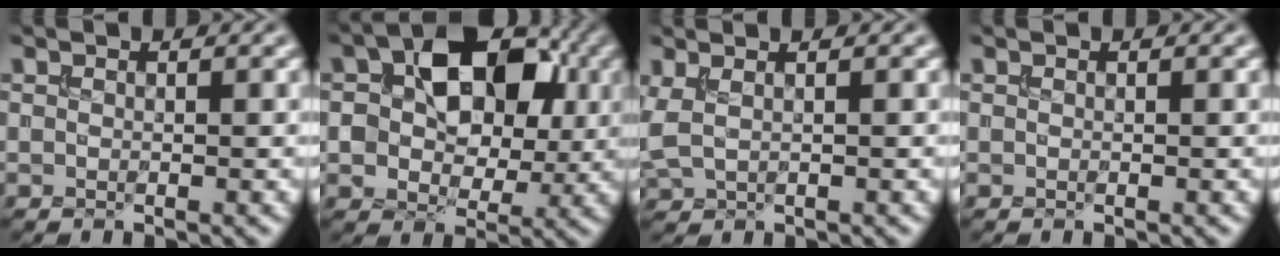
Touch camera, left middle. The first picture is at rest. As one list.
[{"total": 10.1, "force": [1.4, 7.0, 7.2], "torque": [-0.097, 0.010, 0.021]}, {"total": 1.8, "force": [0.8, 0.9, 1.4], "torque": [-0.038, 0.004, 0.020]}, {"total": 0.0}]